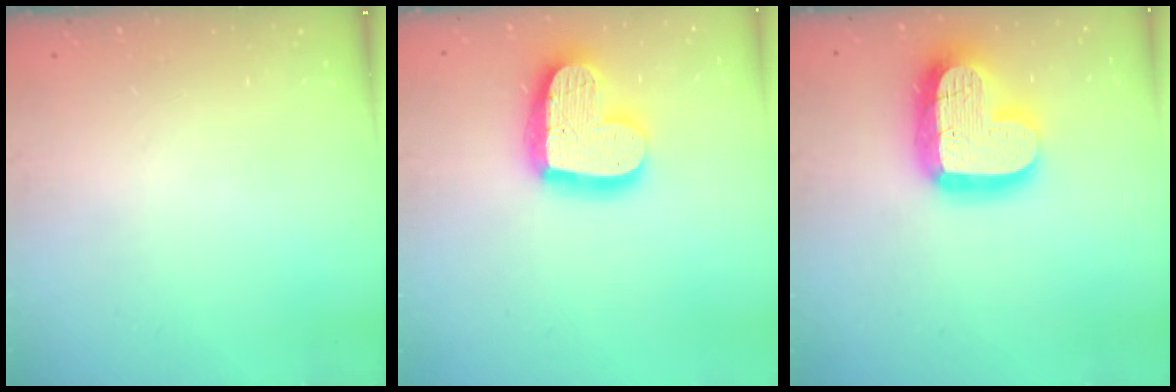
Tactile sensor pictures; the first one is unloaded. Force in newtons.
{"total": 19.6, "press": 19.5, "slide": 1.4}
{"total": 20.3, "press": 20.3, "slide": 1.8}